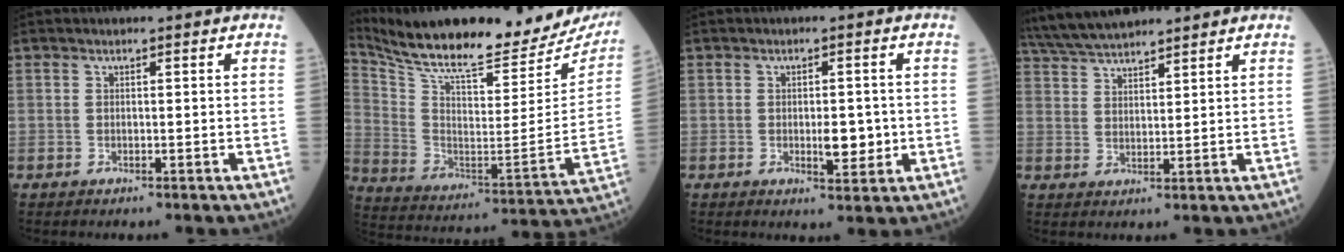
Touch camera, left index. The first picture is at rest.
{"total": 28.8, "force": [25.8, 5.5, 11.5], "torque": [-0.212, -0.075, 0.362]}
{"total": 3.7, "force": [-0.6, 1.6, 3.3], "torque": [-0.044, -0.005, -0.006]}
{"total": 9.4, "force": [8.6, 1.0, 3.5], "torque": [-0.072, 0.028, 0.160]}